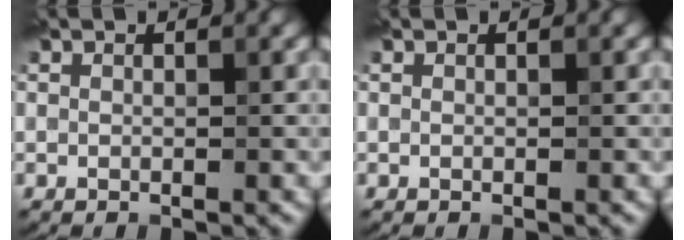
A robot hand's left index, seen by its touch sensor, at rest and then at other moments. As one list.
[{"total": 0.0}]